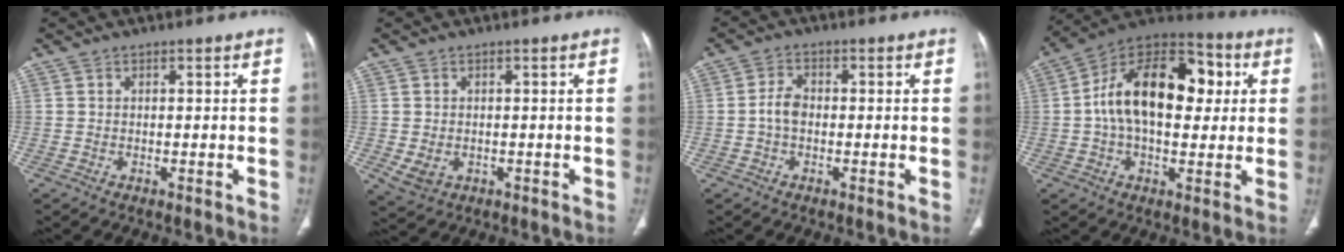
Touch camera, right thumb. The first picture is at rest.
{"total": 3.6, "force": [-0.6, 2.9, 2.0], "torque": [-0.038, -0.001, 0.003]}
{"total": 3.5, "force": [-0.6, 2.3, 2.6], "torque": [-0.047, 0.010, -0.016]}
{"total": 21.3, "force": [2.9, 12.7, 16.9], "torque": [-0.252, 0.030, 0.037]}